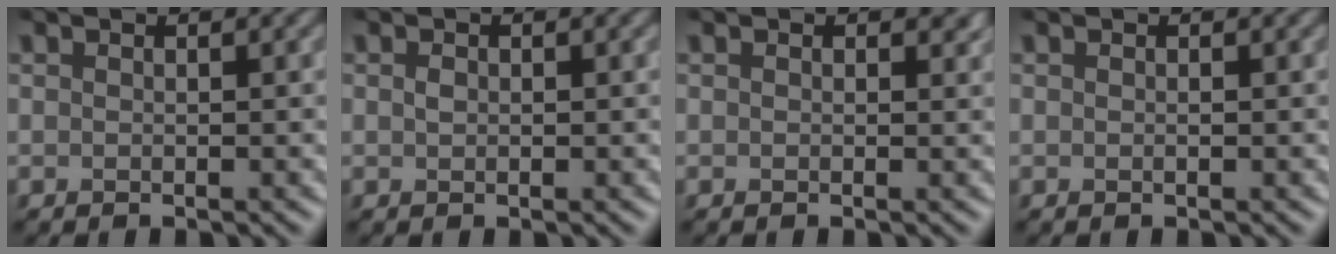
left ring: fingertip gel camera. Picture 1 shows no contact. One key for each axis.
{"total": 0.6, "fx": -0.1, "fy": 0.5, "fz": 0.3, "tx": -0.012, "ty": 0.000, "tz": -0.001}
{"total": 0.8, "fx": 0.5, "fy": 0.5, "fz": 0.3, "tx": -0.002, "ty": -0.001, "tz": 0.008}
{"total": 0.0}